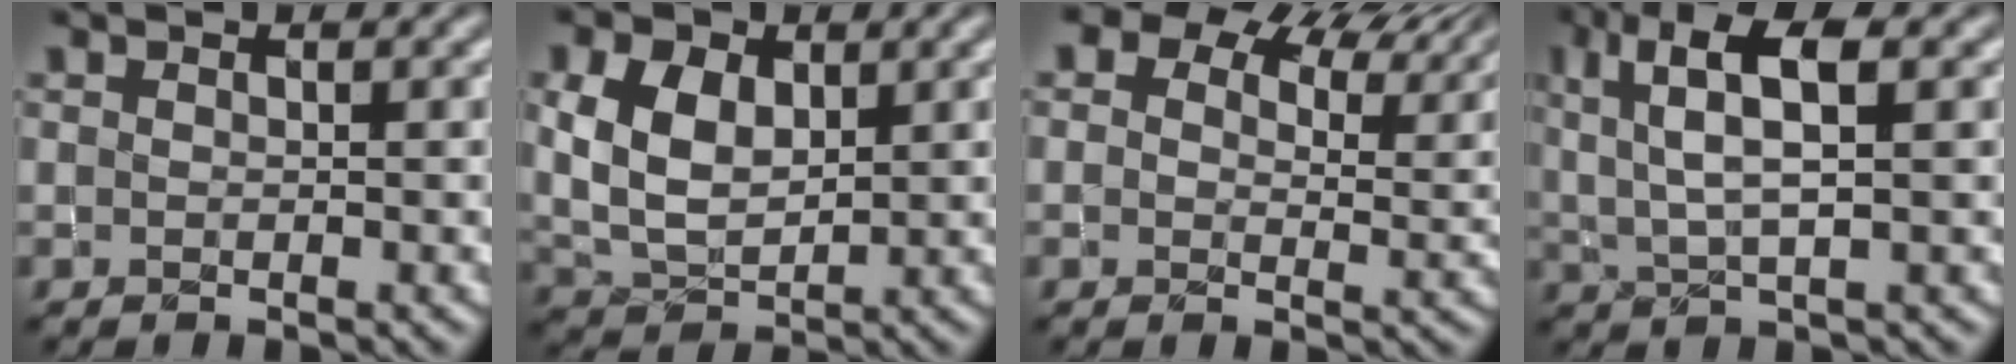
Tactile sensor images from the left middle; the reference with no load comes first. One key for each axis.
{"total": 5.6, "fx": 1.6, "fy": 3.7, "fz": 3.8, "tx": -0.088, "ty": 0.006, "tz": 0.030}
{"total": 10.9, "fx": 7.4, "fy": 5.9, "fz": 5.5, "tx": -0.083, "ty": 0.016, "tz": 0.094}
{"total": 6.4, "fx": 2.6, "fy": 2.1, "fz": 5.4, "tx": -0.104, "ty": 0.010, "tz": 0.047}